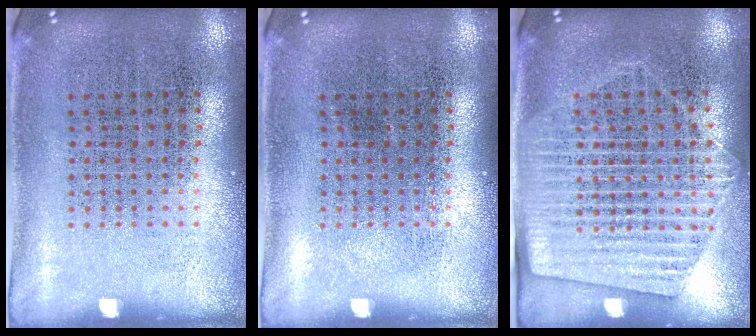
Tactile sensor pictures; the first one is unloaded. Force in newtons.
{"total": 0.0}
{"total": 1.7, "press": 1.5, "slide": 0.8}